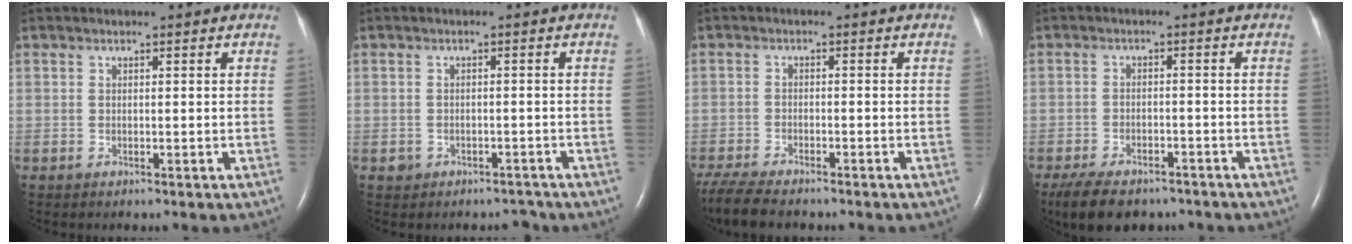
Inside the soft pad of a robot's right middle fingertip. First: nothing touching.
{"total": 2.2, "force": [-1.5, 1.6, -0.1], "torque": [0.001, 0.013, -0.018]}
{"total": 9.2, "force": [-7.7, 2.2, 4.5], "torque": [-0.086, -0.020, -0.129]}
{"total": 10.3, "force": [-8.0, 4.4, 4.8], "torque": [-0.087, -0.008, -0.122]}